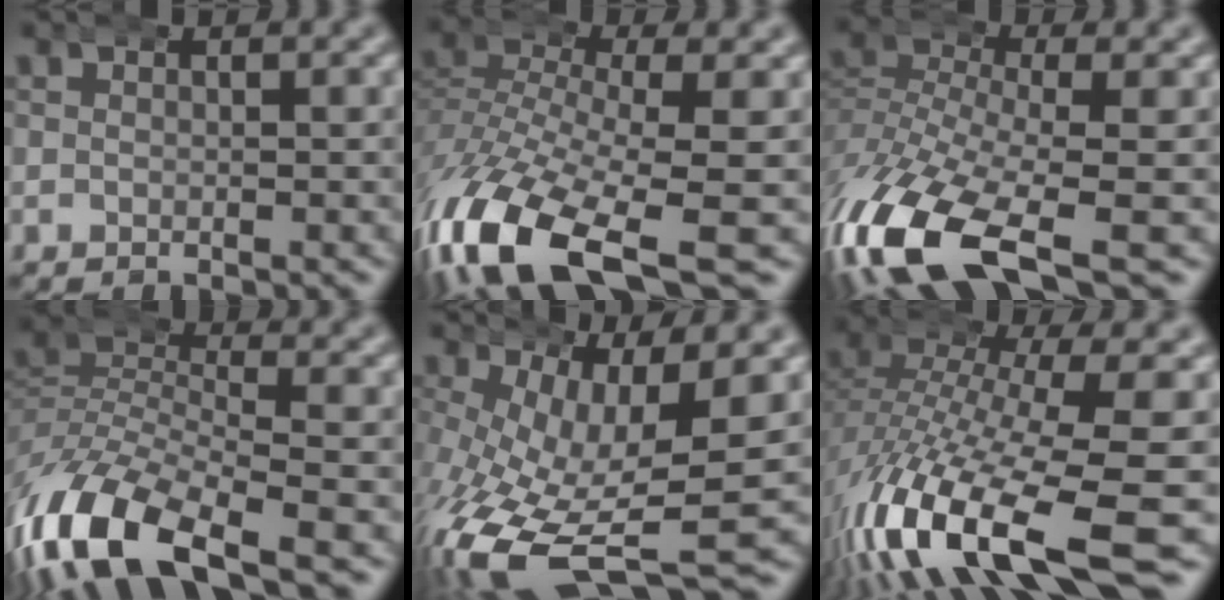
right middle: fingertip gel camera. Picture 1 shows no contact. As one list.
[{"total": 11.0, "force": [-5.9, 5.0, 7.8], "torque": [-0.183, -0.054, -0.071]}, {"total": 9.7, "force": [-4.6, 4.7, 7.2], "torque": [-0.174, -0.047, -0.055]}, {"total": 10.5, "force": [-5.8, 5.4, 6.9], "torque": [-0.171, -0.042, -0.075]}, {"total": 11.3, "force": [-4.3, 5.3, 9.0], "torque": [-0.187, -0.060, -0.040]}, {"total": 13.7, "force": [-6.7, 5.9, 10.4], "torque": [-0.228, -0.056, -0.079]}]